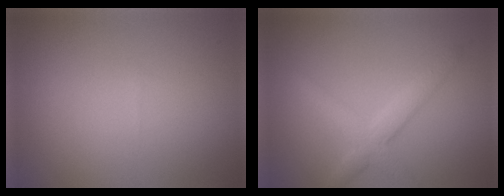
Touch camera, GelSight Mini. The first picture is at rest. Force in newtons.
{"total": 3.1, "press": 3.1, "slide": 0.1}